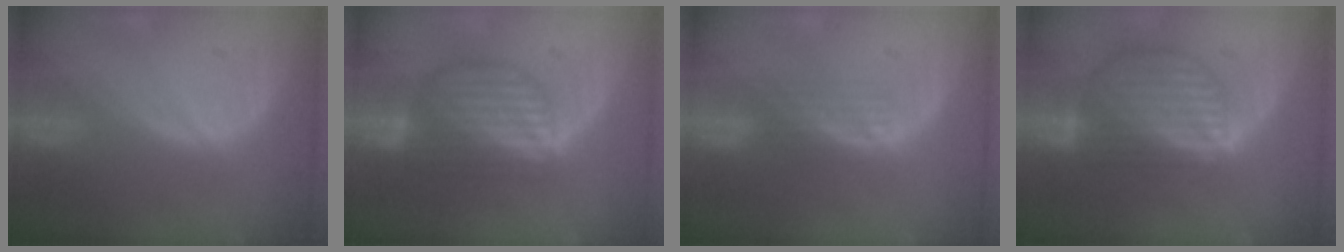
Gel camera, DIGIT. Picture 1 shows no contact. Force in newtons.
{"total": 7.4, "press": 7.2, "slide": 1.7}
{"total": 2.4, "press": 2.3, "slide": 0.4}
{"total": 9.1, "press": 7.8, "slide": 4.8}